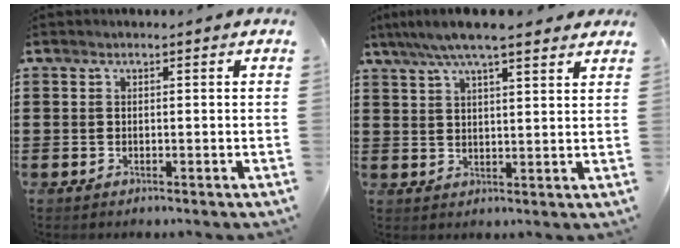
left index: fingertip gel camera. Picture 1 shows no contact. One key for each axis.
{"total": 6.9, "fx": 5.5, "fy": 0.8, "fz": 4.2, "tx": -0.093, "ty": -0.008, "tz": 0.098}